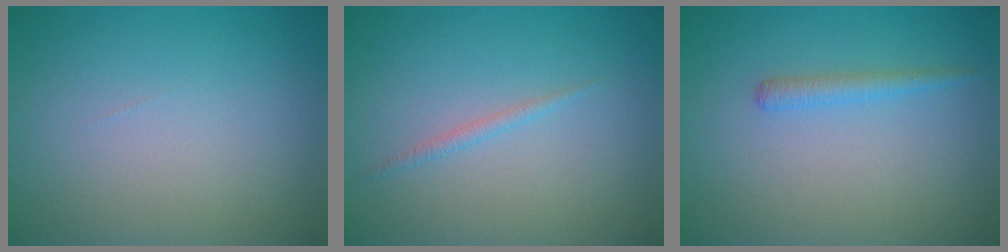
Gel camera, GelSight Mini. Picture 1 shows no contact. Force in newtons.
{"total": 0.8, "press": 0.8, "slide": 0.1}
{"total": 1.3, "press": 1.3, "slide": 0.1}